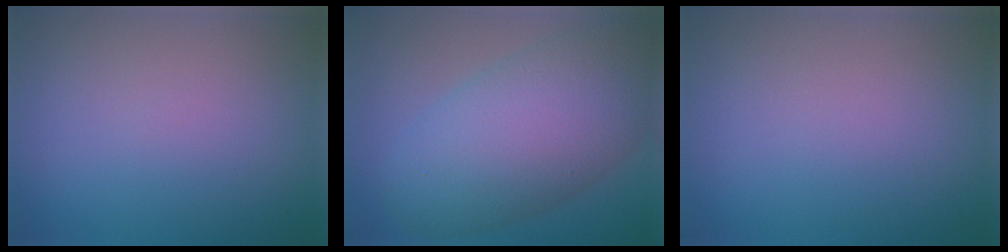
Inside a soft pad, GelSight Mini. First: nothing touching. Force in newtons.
{"total": 9.9, "press": 9.9, "slide": 0.6}
{"total": 0.0}